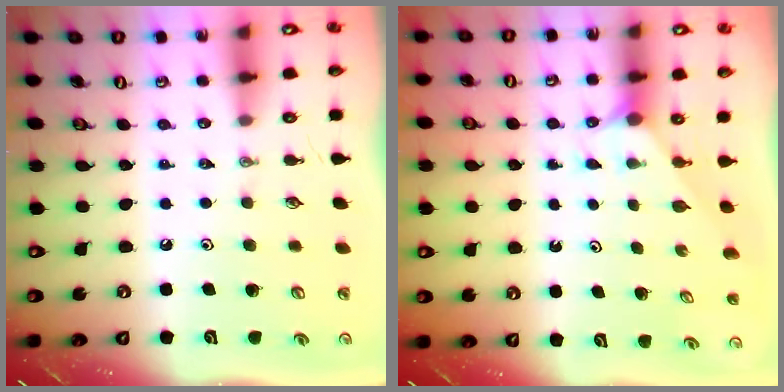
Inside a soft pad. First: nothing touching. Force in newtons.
{"total": 1.7, "press": 1.7, "slide": 0.2}